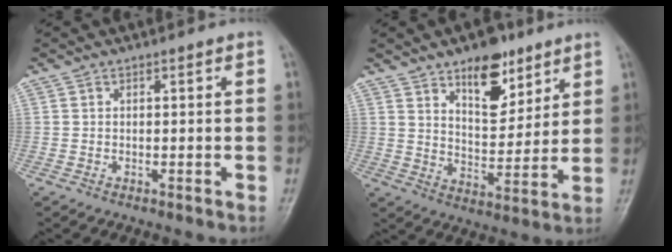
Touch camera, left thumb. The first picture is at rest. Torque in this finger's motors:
{"motor_torque": [-0.29, 0.06, -0.07, -0.11, 0.09]}